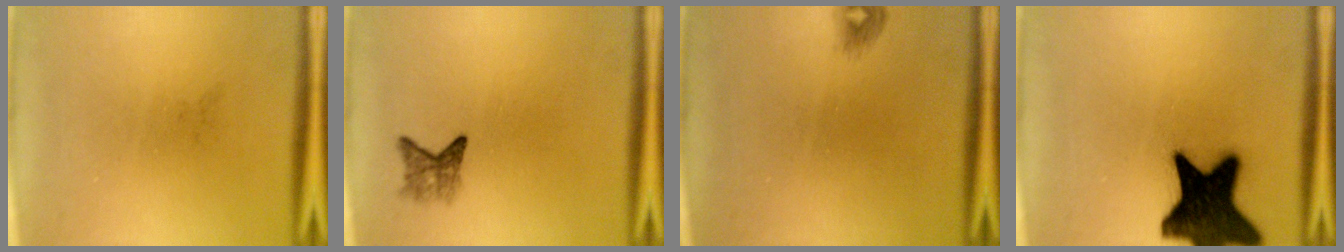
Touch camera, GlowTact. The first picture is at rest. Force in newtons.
{"total": 2.3}
{"total": 0.9}
{"total": 19.4}